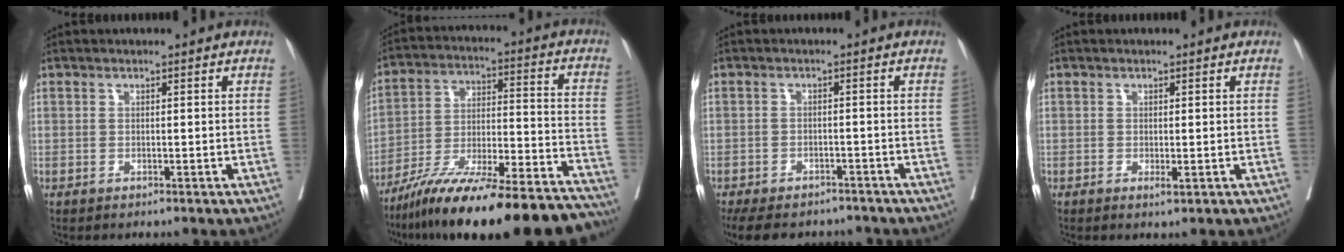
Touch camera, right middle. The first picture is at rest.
{"total": 27.0, "force": [-23.2, 2.6, 13.6], "torque": [-0.165, -0.008, -0.358]}
{"total": 12.5, "force": [-10.6, 5.0, 4.2], "torque": [-0.088, -0.001, -0.137]}
{"total": 0.8, "force": [-0.3, 0.2, 0.7], "torque": [-0.009, -0.002, -0.002]}